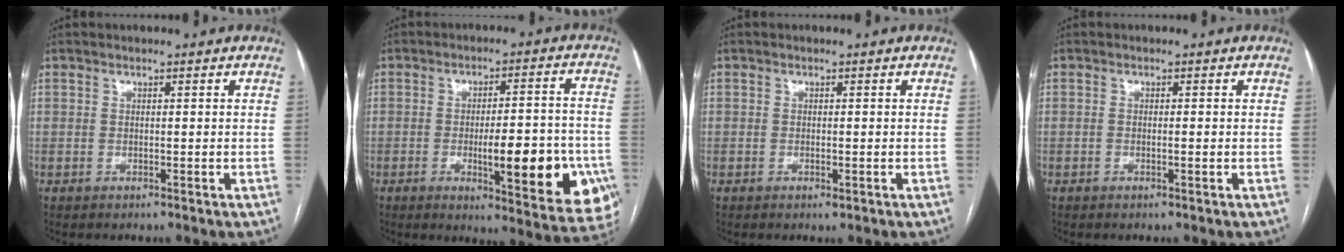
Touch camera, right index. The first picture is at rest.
{"total": 17.2, "force": [-4.7, 4.0, 16.0], "torque": [-0.147, 0.009, -0.045]}
{"total": 0.9, "force": [-0.3, 0.4, 0.7], "torque": [-0.011, -0.002, -0.003]}
{"total": 0.9, "force": [-0.2, 0.1, 0.8], "torque": [-0.015, -0.001, -0.003]}